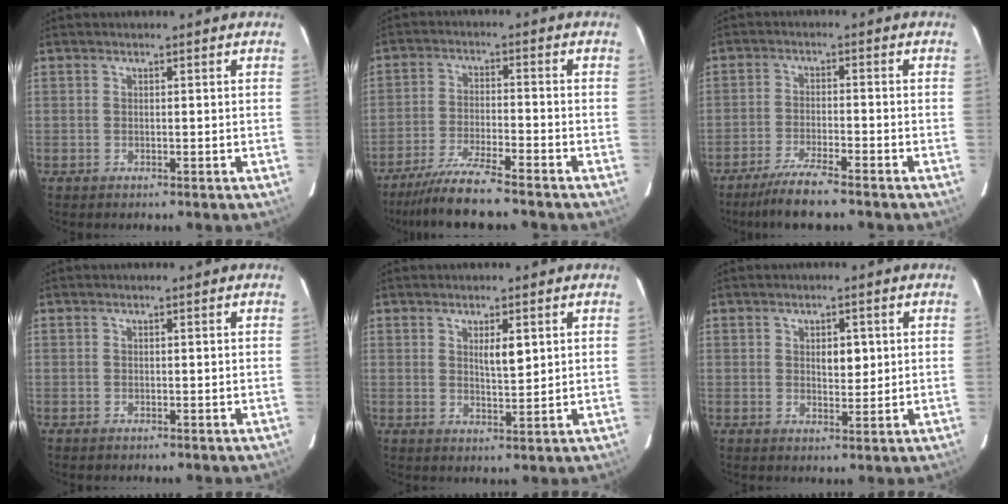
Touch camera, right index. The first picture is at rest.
{"total": 8.2, "force": [-7.0, -0.5, 4.2], "torque": [-0.073, -0.028, -0.125]}
{"total": 7.0, "force": [-5.7, -0.1, 4.1], "torque": [-0.074, -0.020, -0.100]}
{"total": 0.0}
{"total": 3.3, "force": [1.3, 0.8, 3.0], "torque": [-0.050, -0.004, 0.022]}
{"total": 3.3, "force": [0.8, 1.7, 2.7], "torque": [-0.038, -0.001, 0.015]}